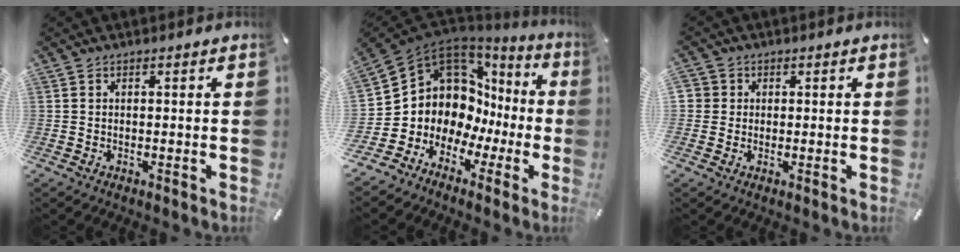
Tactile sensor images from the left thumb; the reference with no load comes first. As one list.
[{"total": 9.9, "force": [3.5, 8.8, 2.9], "torque": [-0.076, -0.075, 0.077]}, {"total": 2.4, "force": [0.3, 2.4, 0.2], "torque": [-0.008, 0.004, 0.005]}]